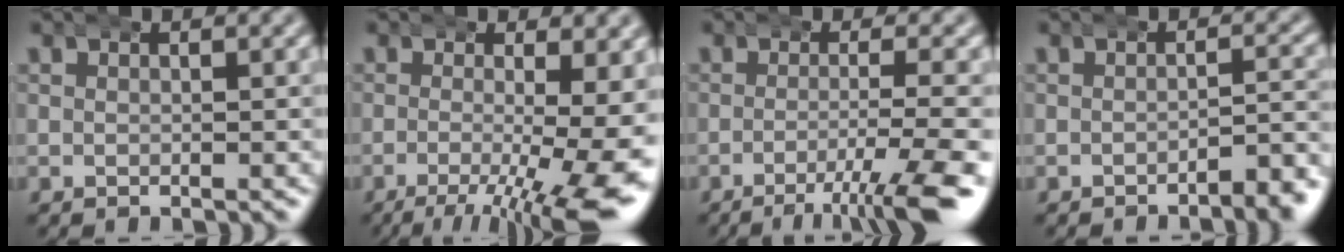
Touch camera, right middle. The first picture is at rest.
{"total": 8.2, "force": [-3.3, 2.9, 6.9], "torque": [-0.102, -0.039, -0.035]}
{"total": 7.4, "force": [-4.4, 0.9, 5.9], "torque": [-0.080, -0.015, -0.059]}
{"total": 3.1, "force": [-2.6, 0.5, 1.6], "torque": [-0.017, 0.001, -0.044]}